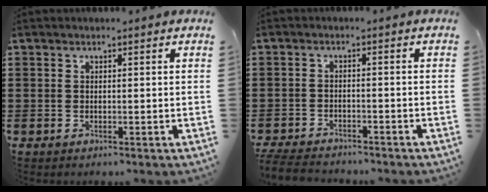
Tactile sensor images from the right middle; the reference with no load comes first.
{"total": 3.0, "force": [-2.9, 0.3, 0.3], "torque": [-0.013, -0.003, -0.062]}